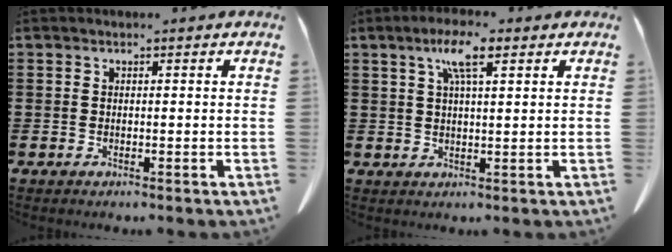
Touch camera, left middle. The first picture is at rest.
{"total": 5.9, "force": [3.1, 1.2, 4.8], "torque": [-0.094, 0.009, 0.049]}